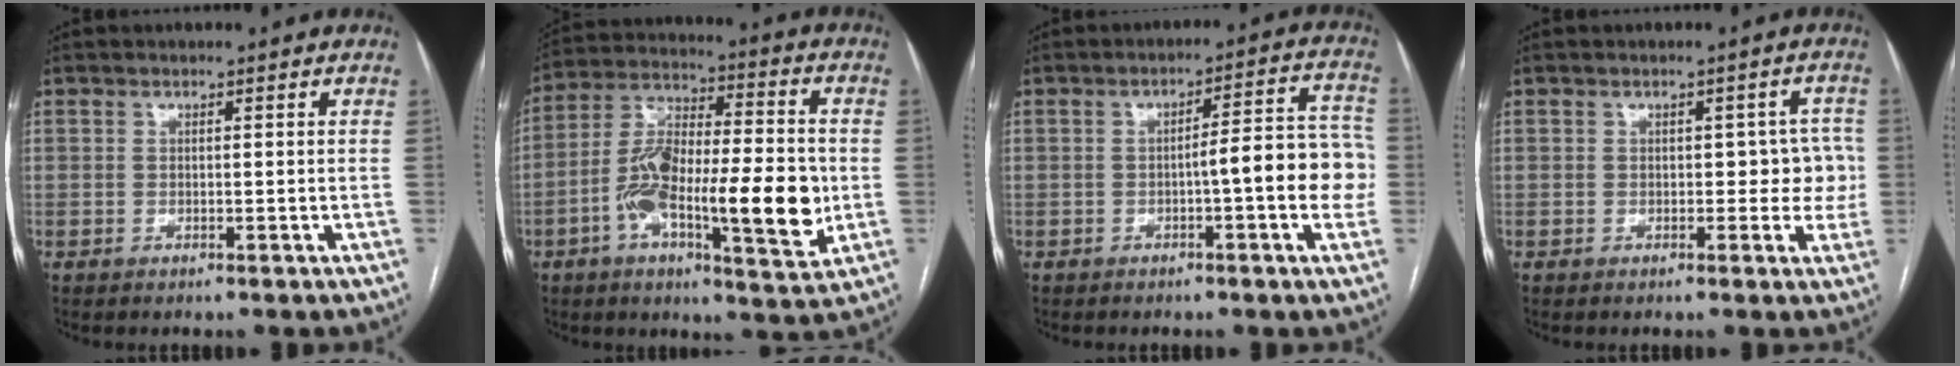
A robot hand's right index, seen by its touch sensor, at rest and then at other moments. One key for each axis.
{"total": 18.5, "fx": -4.0, "fy": 4.8, "fz": 17.4, "tx": -0.310, "ty": 0.008, "tz": -0.069}
{"total": 9.6, "fx": -2.1, "fy": 1.2, "fz": 9.3, "tx": -0.107, "ty": 0.036, "tz": -0.031}
{"total": 4.5, "fx": -0.1, "fy": 2.7, "fz": 3.6, "tx": -0.027, "ty": 0.029, "tz": 0.000}